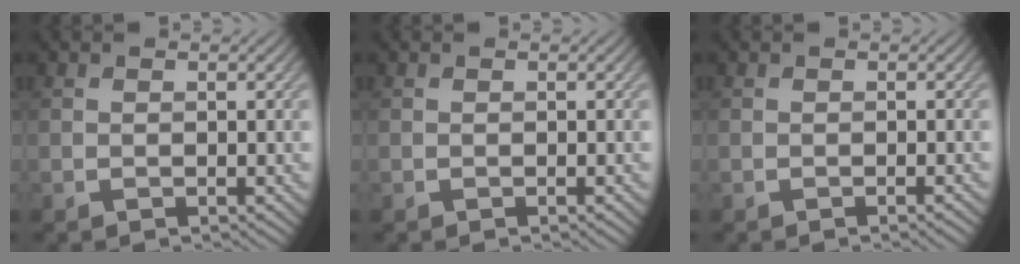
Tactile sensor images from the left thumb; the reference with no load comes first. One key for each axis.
{"total": 0.0}
{"total": 0.7, "fx": -0.4, "fy": 0.1, "fz": 0.6, "tx": -0.005, "ty": 0.002, "tz": -0.011}